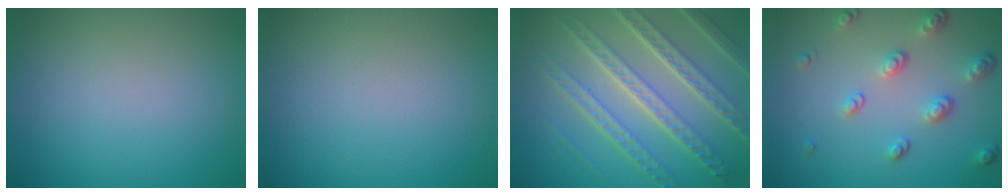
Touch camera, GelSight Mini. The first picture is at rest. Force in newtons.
{"total": 0.0}
{"total": 8.2, "press": 5.9, "slide": 5.7}
{"total": 3.4, "press": 2.7, "slide": 2.2}